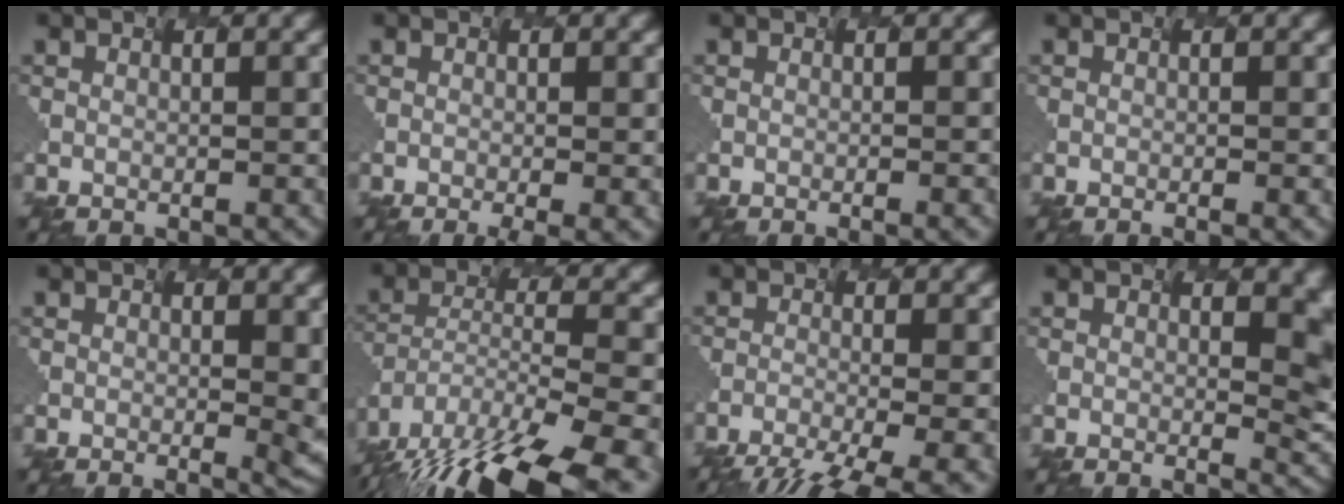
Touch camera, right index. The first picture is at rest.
{"total": 2.3, "force": [-1.0, 0.3, 2.0], "torque": [-0.021, -0.003, -0.007]}
{"total": 1.6, "force": [-0.3, 0.7, 1.4], "torque": [0.006, 0.004, -0.011]}
{"total": 1.2, "force": [-0.3, 0.4, 1.1], "torque": [-0.001, -0.002, -0.009]}
{"total": 2.8, "force": [0.3, 0.7, 2.7], "torque": [-0.026, -0.006, 0.015]}
{"total": 17.2, "force": [-13.7, 5.0, 9.0], "torque": [-0.179, -0.043, -0.195]}
{"total": 8.9, "force": [-6.0, 2.3, 6.2], "torque": [-0.080, -0.018, -0.078]}
{"total": 6.4, "force": [1.8, 3.3, 5.2], "torque": [-0.030, -0.007, 0.034]}